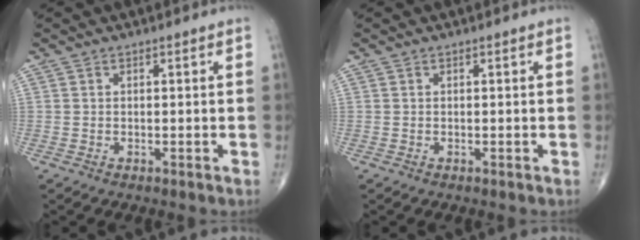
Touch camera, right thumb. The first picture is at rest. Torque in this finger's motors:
{"motor_torque": [0.01, -0.12, 0.08, 0.07, 0.00]}